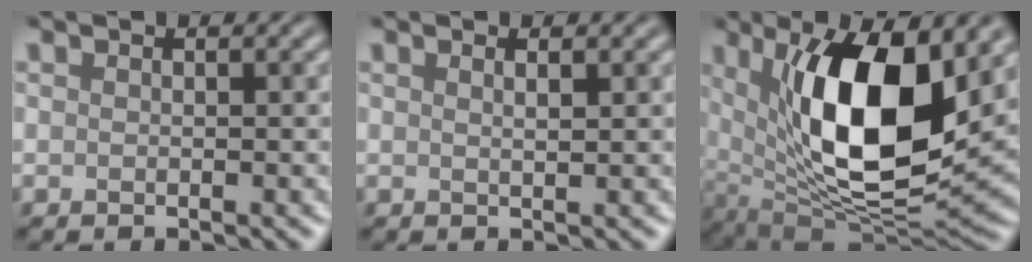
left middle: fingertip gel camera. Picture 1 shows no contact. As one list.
[{"total": 1.1, "force": [0.6, 0.3, 0.9], "torque": [-0.007, 0.001, 0.006]}, {"total": 13.1, "force": [3.1, 5.2, 11.6], "torque": [-0.188, -0.018, 0.056]}]